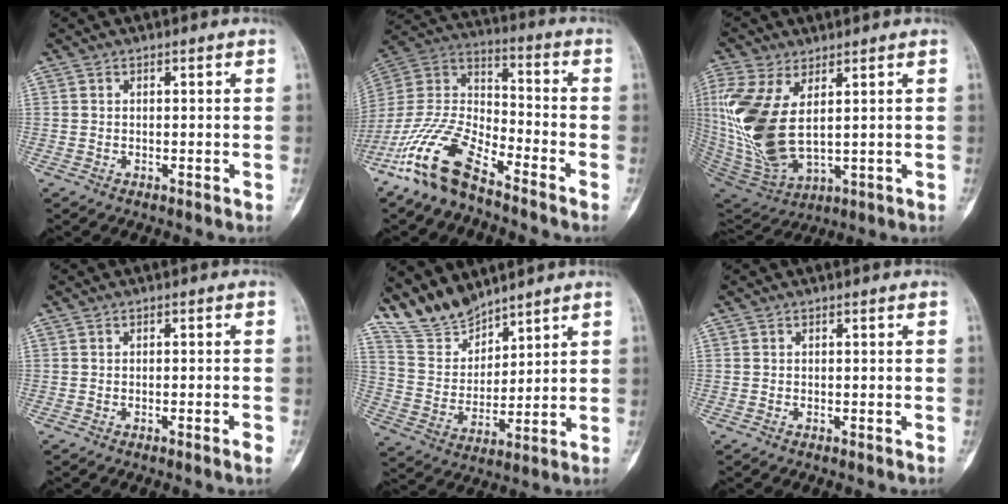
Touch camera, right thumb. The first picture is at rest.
{"total": 15.5, "force": [-11.0, 5.3, 9.5], "torque": [-0.189, 0.068, -0.221]}
{"total": 16.9, "force": [3.1, 8.8, 14.1], "torque": [-0.323, -0.020, 0.076]}
{"total": 1.7, "force": [-0.9, 0.0, 1.4], "torque": [-0.025, -0.001, -0.014]}
{"total": 9.5, "force": [8.8, 3.3, 1.5], "torque": [-0.017, -0.054, 0.190]}
{"total": 0.0}